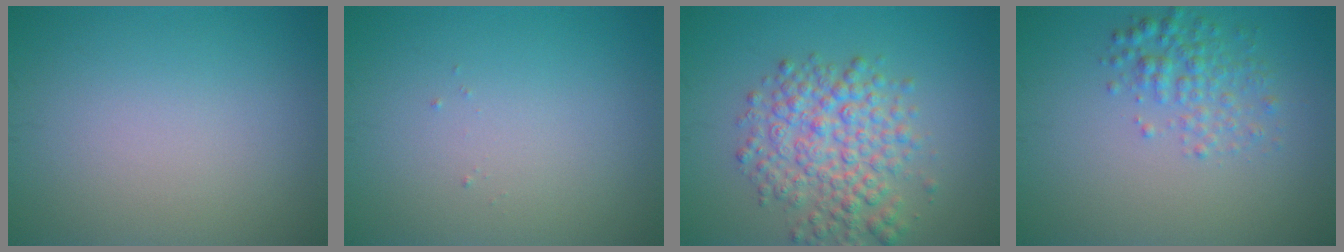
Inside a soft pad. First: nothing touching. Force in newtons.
{"total": 0.0}
{"total": 5.7, "press": 5.7, "slide": 0.1}
{"total": 2.7, "press": 2.7, "slide": 0.1}